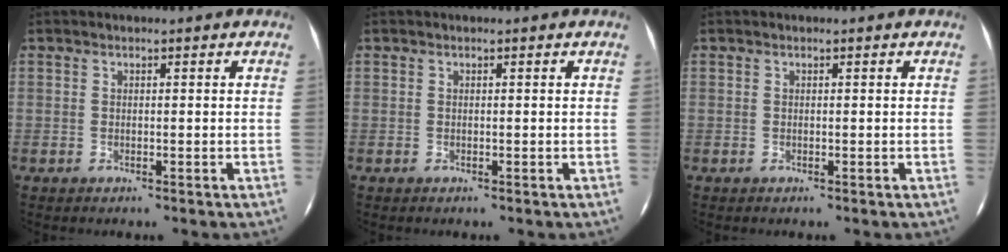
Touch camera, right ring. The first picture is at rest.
{"total": 0.0}
{"total": 0.0}